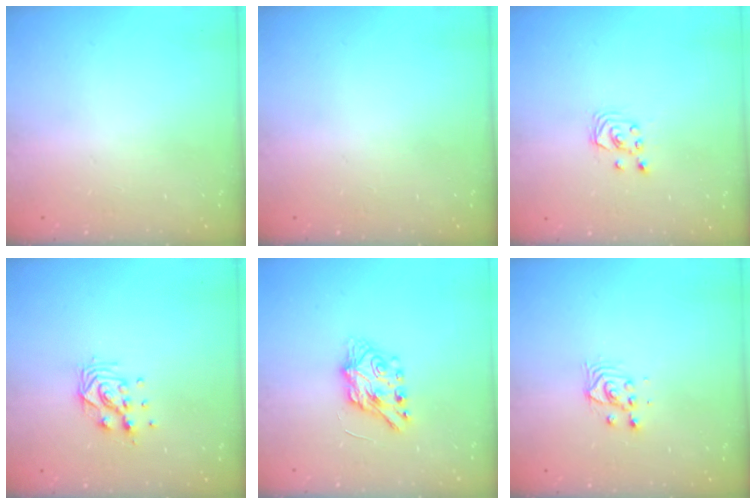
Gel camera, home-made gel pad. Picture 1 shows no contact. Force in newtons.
{"total": 0.0}
{"total": 2.9, "press": 2.8, "slide": 0.3}
{"total": 9.6, "press": 9.5, "slide": 0.8}
{"total": 7.2, "press": 7.1, "slide": 0.4}
{"total": 3.8, "press": 3.8, "slide": 0.2}